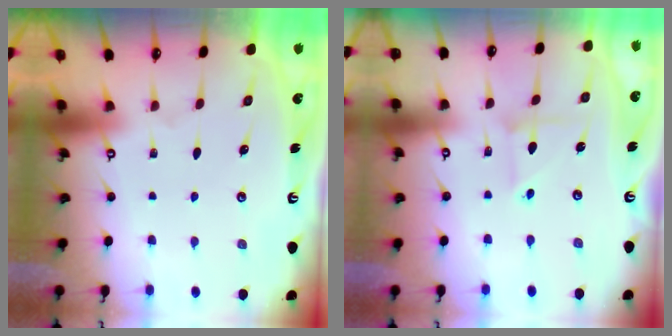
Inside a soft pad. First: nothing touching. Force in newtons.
{"total": 2.9, "press": 2.9, "slide": 0.3}